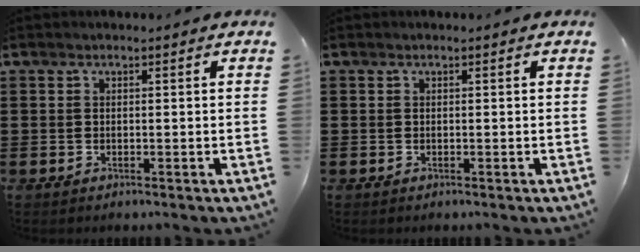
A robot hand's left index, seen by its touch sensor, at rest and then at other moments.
{"total": 0.0}